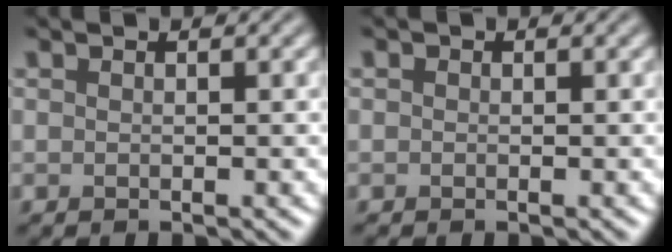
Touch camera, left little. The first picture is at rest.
{"total": 0.5, "force": [-0.1, 0.5, 0.1], "torque": [0.001, 0.000, -0.006]}